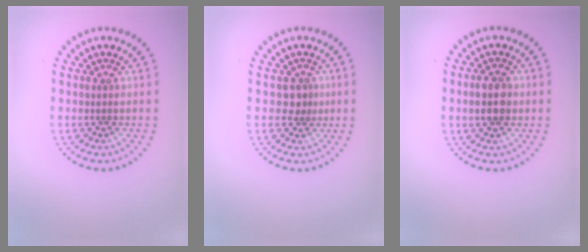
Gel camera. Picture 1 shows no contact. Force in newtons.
{"total": 1.8, "press": 1.5, "slide": 1.1}
{"total": 3.2, "press": 3.2, "slide": 0.1}